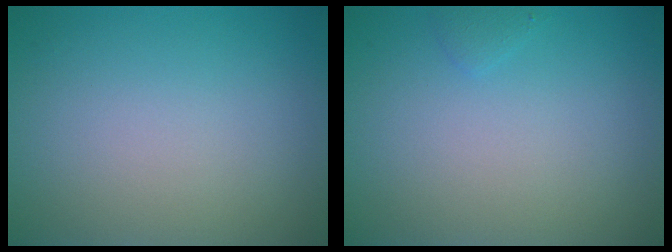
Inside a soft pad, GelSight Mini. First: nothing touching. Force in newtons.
{"total": 0.6, "press": 0.6, "slide": 0.1}